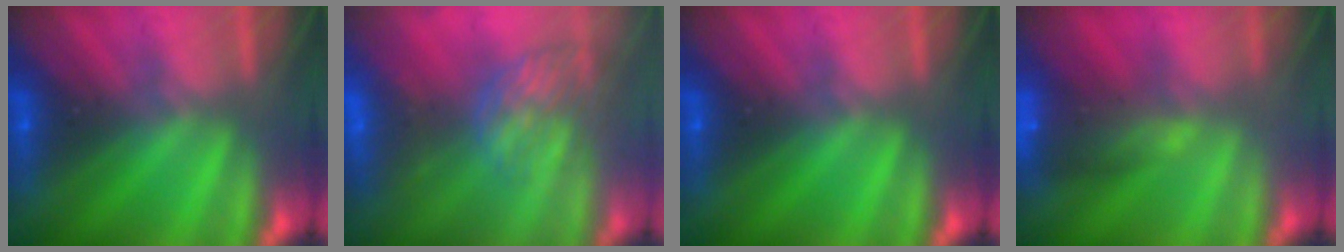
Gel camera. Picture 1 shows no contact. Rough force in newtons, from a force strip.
{"total": 3.7}
{"total": 0.0}
{"total": 8.0}